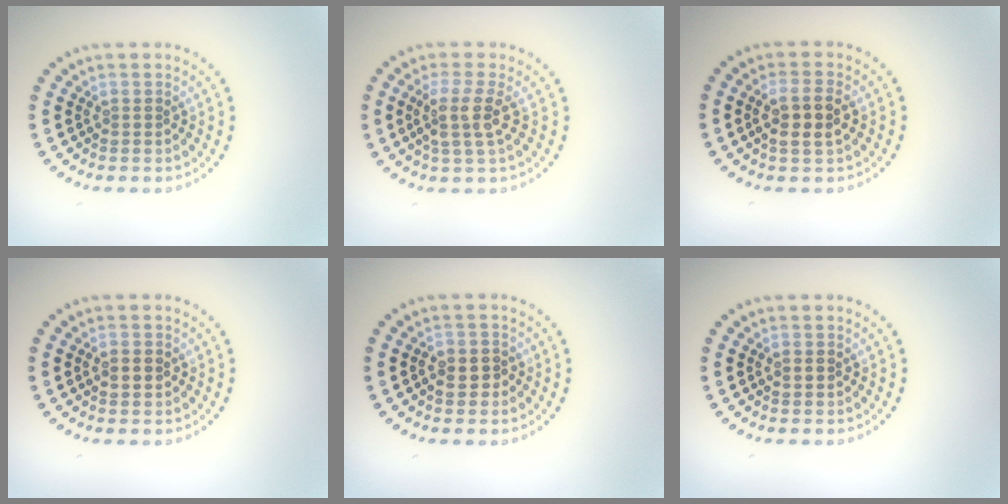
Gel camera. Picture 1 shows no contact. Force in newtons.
{"total": 3.0, "press": 2.4, "slide": 1.8}
{"total": 2.9, "press": 2.7, "slide": 0.9}
{"total": 1.8, "press": 1.8, "slide": 0.1}
{"total": 1.6, "press": 1.5, "slide": 0.5}
{"total": 0.9, "press": 0.9, "slide": 0.1}